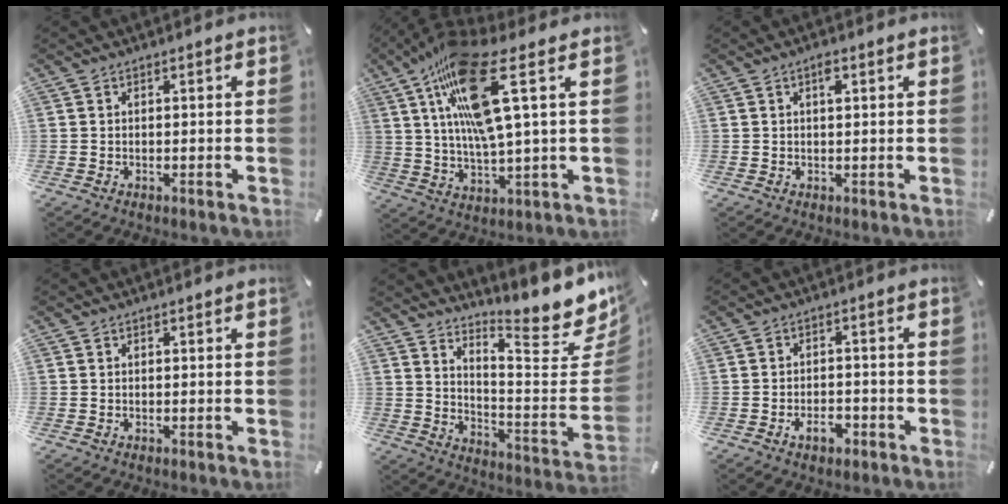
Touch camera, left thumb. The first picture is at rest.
{"total": 18.5, "force": [6.9, 4.1, 16.7], "torque": [-0.342, -0.016, 0.103]}
{"total": 2.0, "force": [0.7, 0.7, 1.8], "torque": [-0.037, 0.005, 0.010]}
{"total": 0.0}
{"total": 16.6, "force": [13.8, 3.8, 8.3], "torque": [-0.106, -0.142, 0.226]}
{"total": 4.7, "force": [-2.6, 2.8, 2.8], "torque": [-0.050, 0.011, -0.045]}